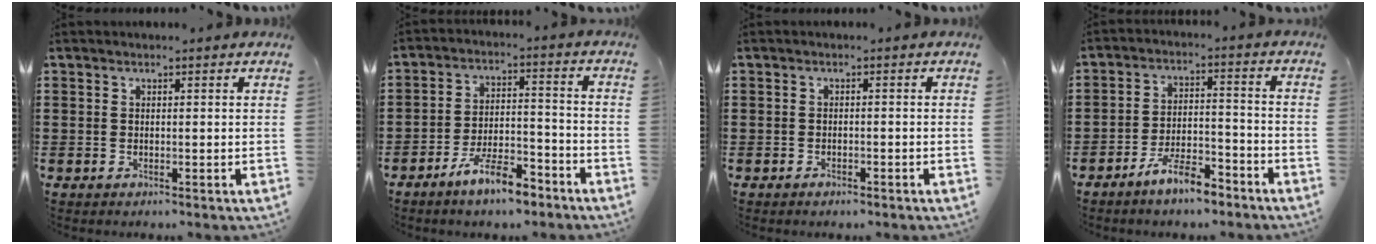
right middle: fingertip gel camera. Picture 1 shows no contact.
{"total": 8.4, "force": [-6.5, 2.2, 4.8], "torque": [-0.091, 0.009, -0.121]}
{"total": 0.8, "force": [-0.7, 0.2, 0.3], "torque": [-0.009, -0.003, -0.013]}
{"total": 7.1, "force": [-5.8, 1.6, 3.7], "torque": [-0.077, 0.006, -0.111]}